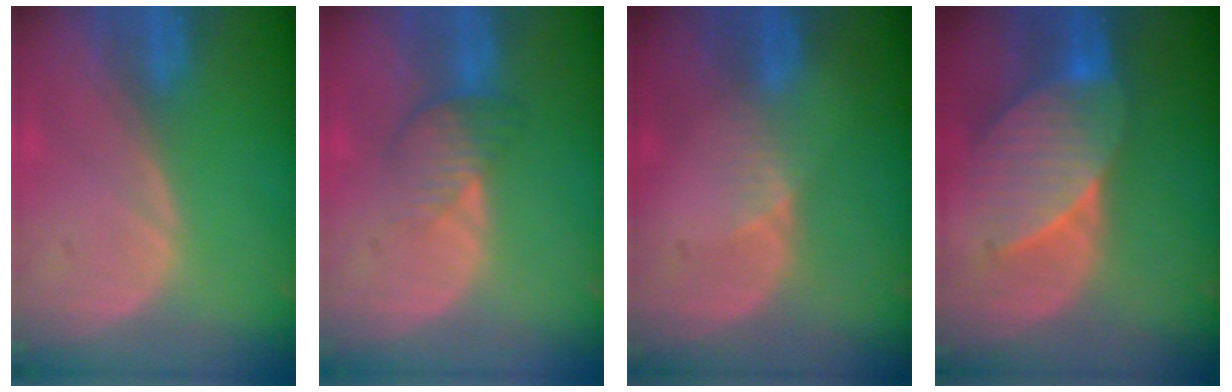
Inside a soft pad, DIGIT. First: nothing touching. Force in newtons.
{"total": 4.3, "press": 3.7, "slide": 2.1}
{"total": 2.3, "press": 1.8, "slide": 1.4}
{"total": 7.7, "press": 7.7, "slide": 0.4}